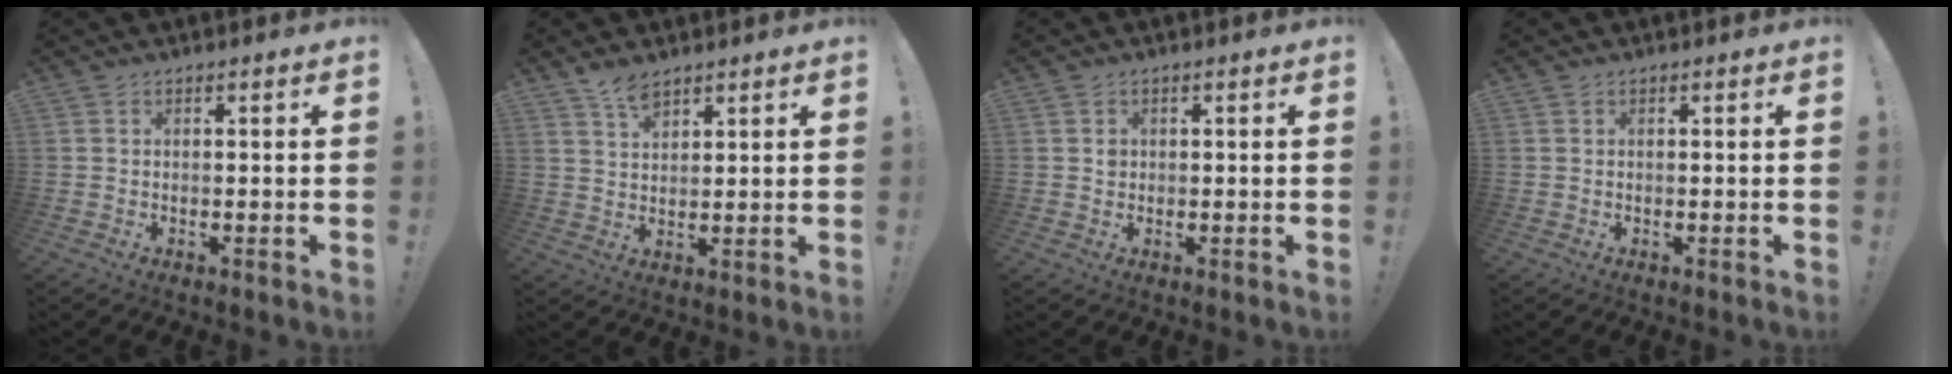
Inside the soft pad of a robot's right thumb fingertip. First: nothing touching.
{"total": 4.9, "force": [3.9, 2.0, 2.3], "torque": [-0.034, -0.024, 0.069]}
{"total": 1.0, "force": [0.1, 0.9, 0.3], "torque": [0.002, 0.000, 0.001]}
{"total": 0.0}